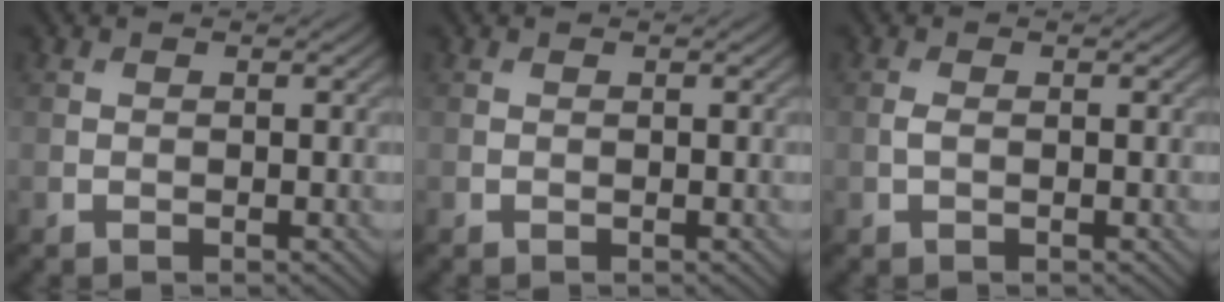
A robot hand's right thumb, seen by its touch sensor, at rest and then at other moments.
{"total": 0.0}
{"total": 0.8, "force": [0.0, 0.2, 0.7], "torque": [-0.020, 0.001, -0.002]}